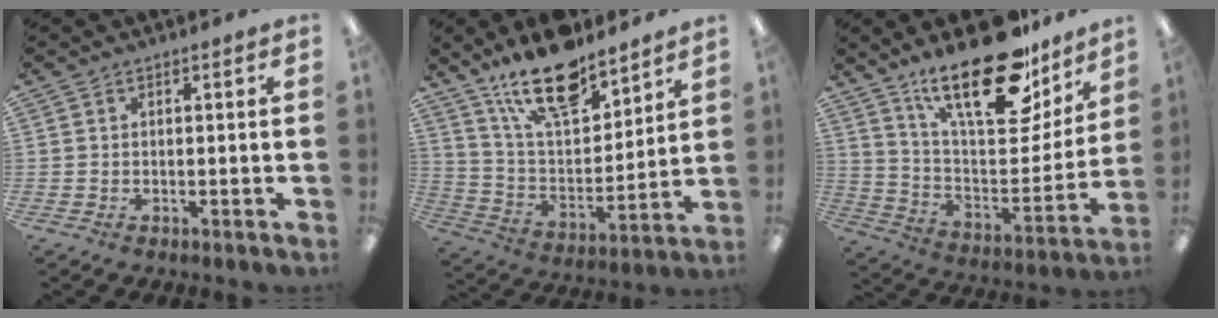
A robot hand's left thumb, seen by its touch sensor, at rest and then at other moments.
{"total": 18.9, "force": [13.9, 7.6, 10.3], "torque": [-0.187, -0.073, 0.244]}
{"total": 26.6, "force": [18.5, 10.3, 16.1], "torque": [-0.241, -0.117, 0.316]}